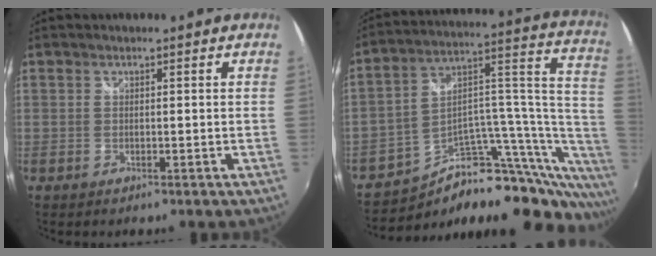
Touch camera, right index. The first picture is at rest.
{"total": 25.9, "force": [-15.1, 13.5, 16.2], "torque": [-0.201, 0.056, -0.221]}